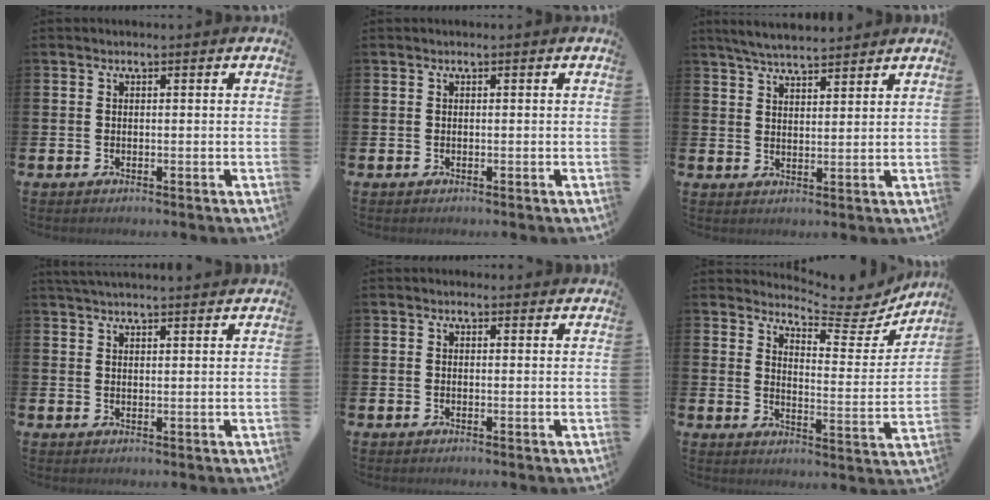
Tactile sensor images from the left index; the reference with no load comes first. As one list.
[{"total": 0.0}, {"total": 4.7, "force": [4.6, 0.4, 0.9], "torque": [-0.029, -0.019, 0.084]}, {"total": 2.9, "force": [2.8, -0.1, 0.4], "torque": [-0.012, -0.009, 0.052]}, {"total": 0.6, "force": [0.5, 0.3, 0.1], "torque": [0.006, 0.001, 0.007]}, {"total": 5.6, "force": [5.4, 0.9, 1.2], "torque": [-0.025, -0.059, 0.084]}]